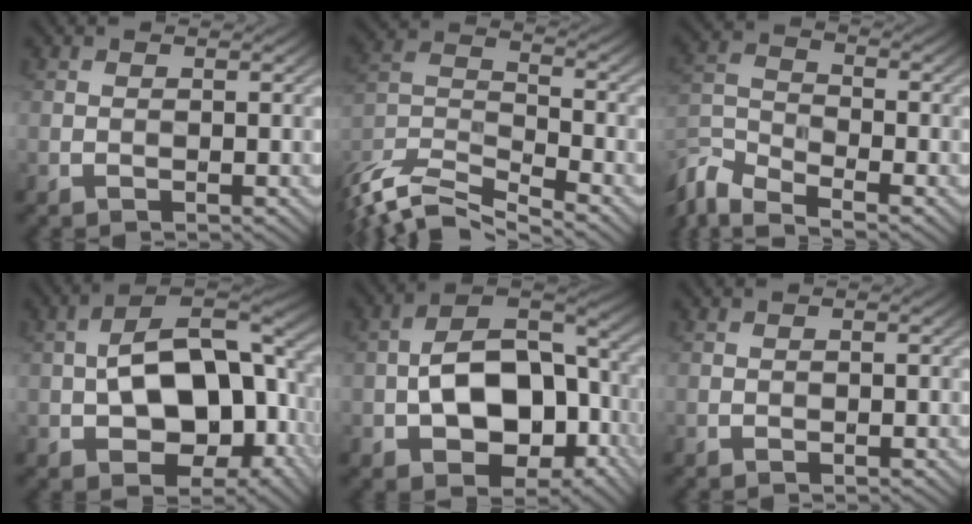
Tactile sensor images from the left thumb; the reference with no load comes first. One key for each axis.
{"total": 10.4, "fx": -8.6, "fy": 2.5, "fz": 5.3, "tx": -0.119, "ty": -0.013, "tz": -0.174}
{"total": 8.3, "fx": -6.9, "fy": 2.3, "fz": 4.0, "tx": -0.092, "ty": -0.016, "tz": -0.152}
{"total": 15.3, "fx": -1.8, "fy": 9.2, "fz": 12.1, "tx": -0.195, "ty": 0.003, "tz": -0.028}
{"total": 13.3, "fx": -3.1, "fy": 8.4, "fz": 9.8, "tx": -0.158, "ty": 0.001, "tz": -0.057}
{"total": 0.0}